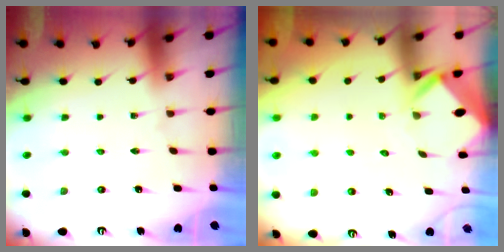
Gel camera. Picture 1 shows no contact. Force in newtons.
{"total": 2.8, "press": 2.8, "slide": 0.2}